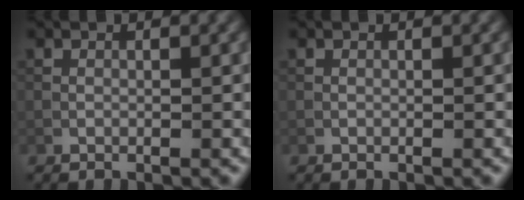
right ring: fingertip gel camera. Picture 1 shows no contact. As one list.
[{"total": 0.0}]